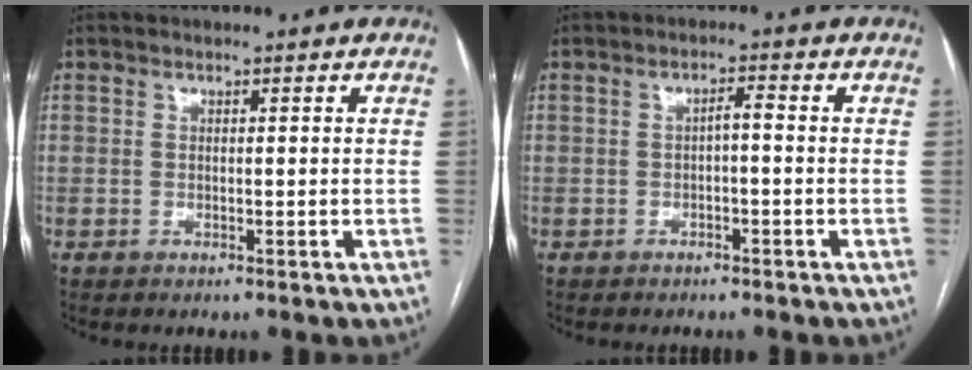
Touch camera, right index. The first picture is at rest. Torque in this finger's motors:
{"motor_torque": [0.15, 0.06, 0.03, 0.01]}